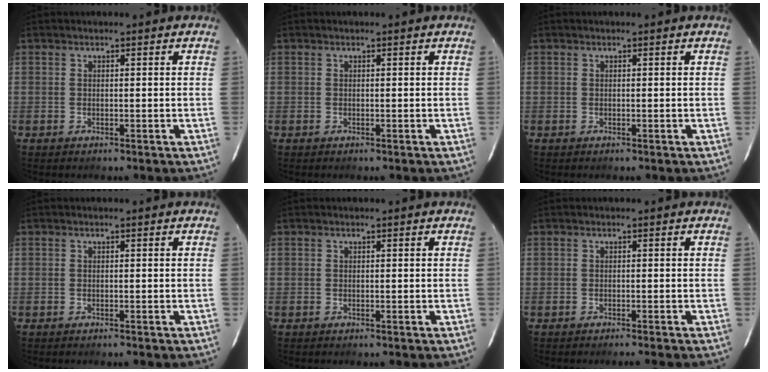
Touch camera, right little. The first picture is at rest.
{"total": 0.0}
{"total": 0.0}
{"total": 0.0}
{"total": 0.0}
{"total": 1.1, "force": [-1.0, -0.2, 0.4], "torque": [-0.003, -0.006, -0.016]}